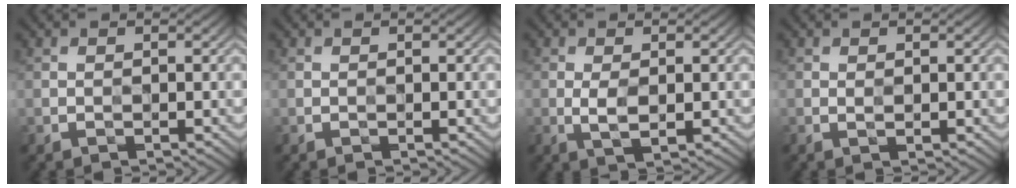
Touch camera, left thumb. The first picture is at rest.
{"total": 0.0}
{"total": 2.9, "force": [-0.1, 1.0, 2.7], "torque": [-0.061, 0.001, -0.002]}
{"total": 0.6, "force": [0.3, 0.1, 0.6], "torque": [-0.006, 0.003, 0.007]}